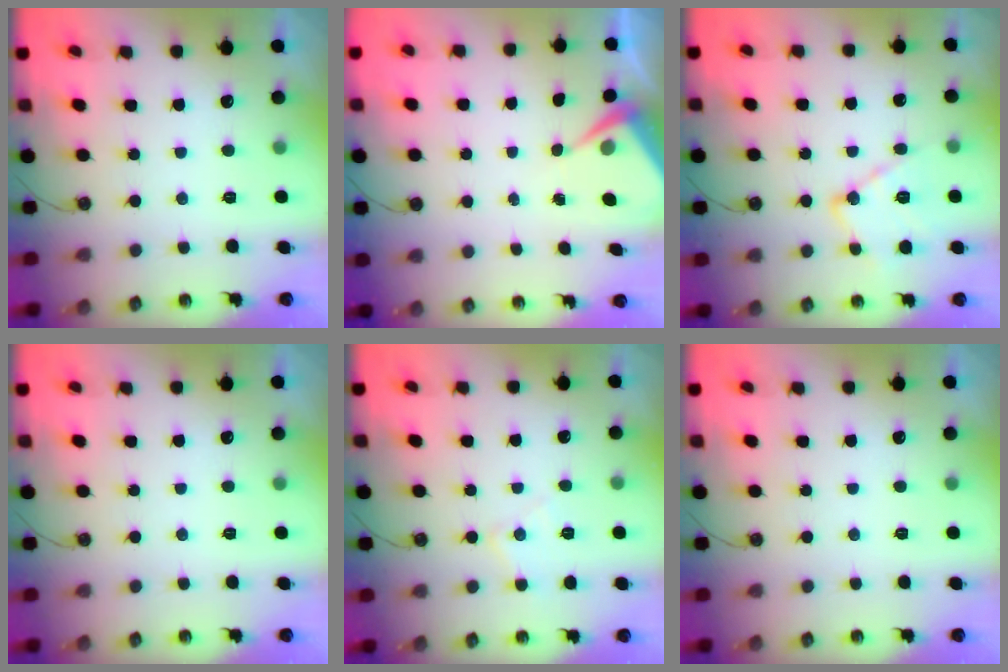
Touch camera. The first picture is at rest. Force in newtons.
{"total": 5.2, "press": 5.2, "slide": 0.6}
{"total": 12.1, "press": 12.1, "slide": 0.8}
{"total": 0.0}
{"total": 6.2, "press": 6.2, "slide": 0.5}
{"total": 0.0}